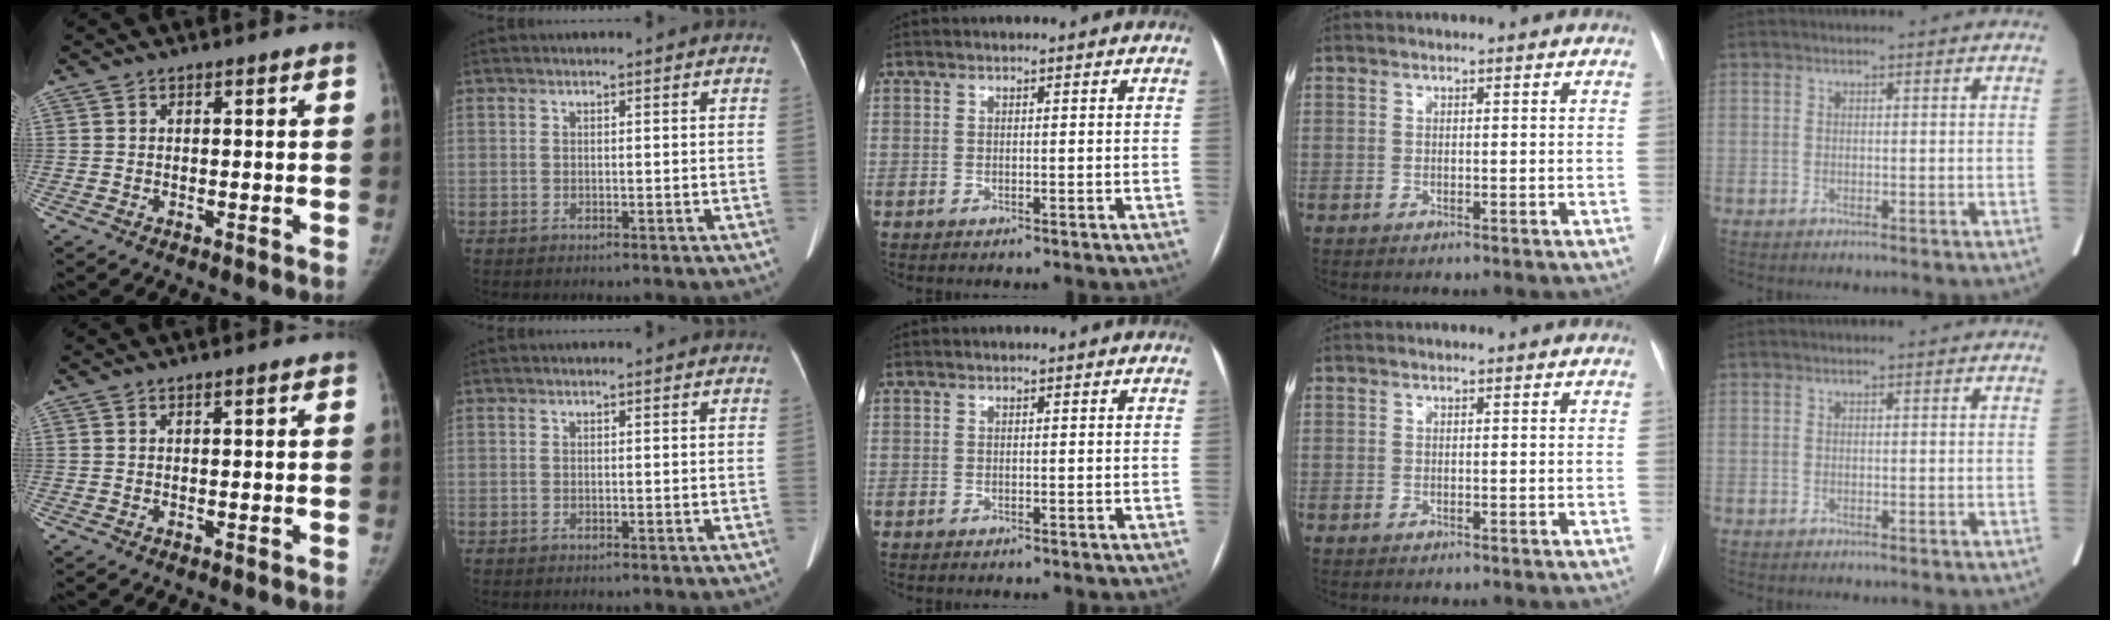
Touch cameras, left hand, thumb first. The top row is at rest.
{"thumb": {"total": 0.8, "force": [0.3, 0.2, 0.7], "torque": [-0.011, 0.002, 0.004]}}